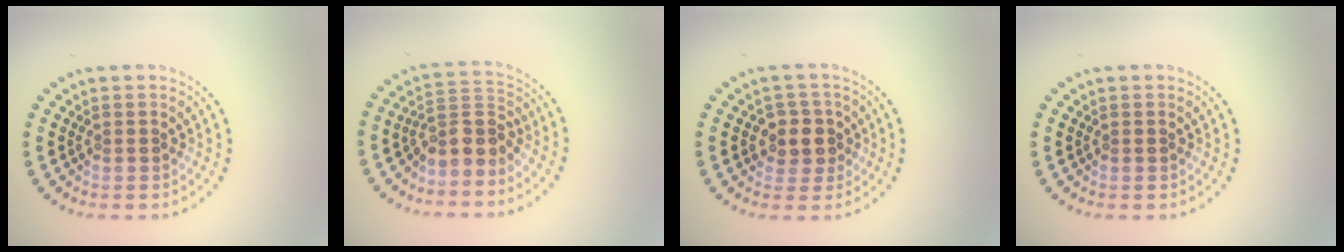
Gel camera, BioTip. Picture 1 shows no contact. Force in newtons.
{"total": 3.2, "press": 2.6, "slide": 1.8}
{"total": 2.5, "press": 2.3, "slide": 0.9}
{"total": 0.0}